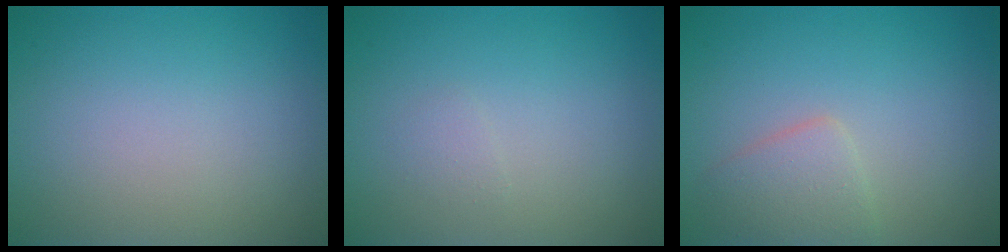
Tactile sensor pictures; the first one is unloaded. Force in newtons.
{"total": 0.6, "press": 0.6, "slide": 0.1}
{"total": 2.4, "press": 2.4, "slide": 0.0}